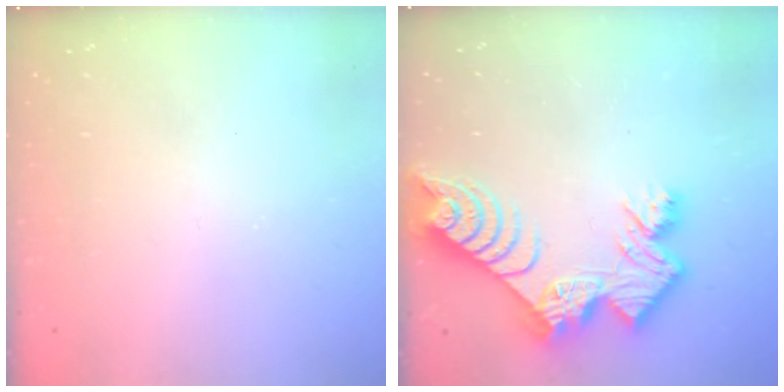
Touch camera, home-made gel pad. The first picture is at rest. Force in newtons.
{"total": 13.8, "press": 13.8, "slide": 1.1}